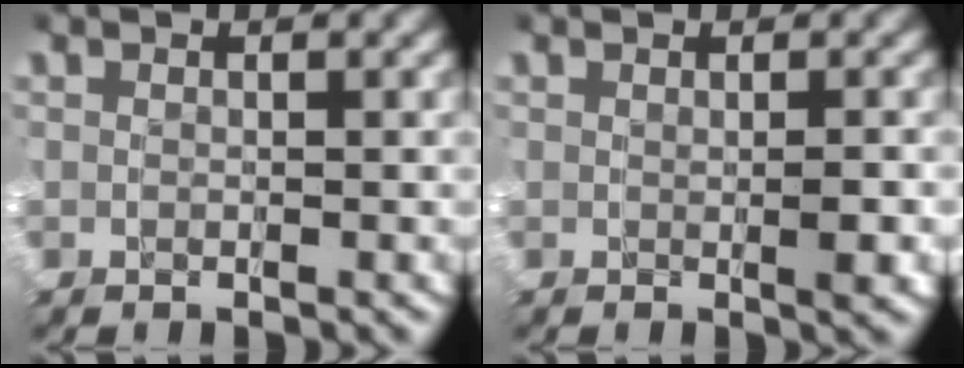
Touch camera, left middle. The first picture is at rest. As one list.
[{"total": 0.8, "force": [0.0, 0.0, 0.8], "torque": [-0.002, 0.000, -0.001]}]